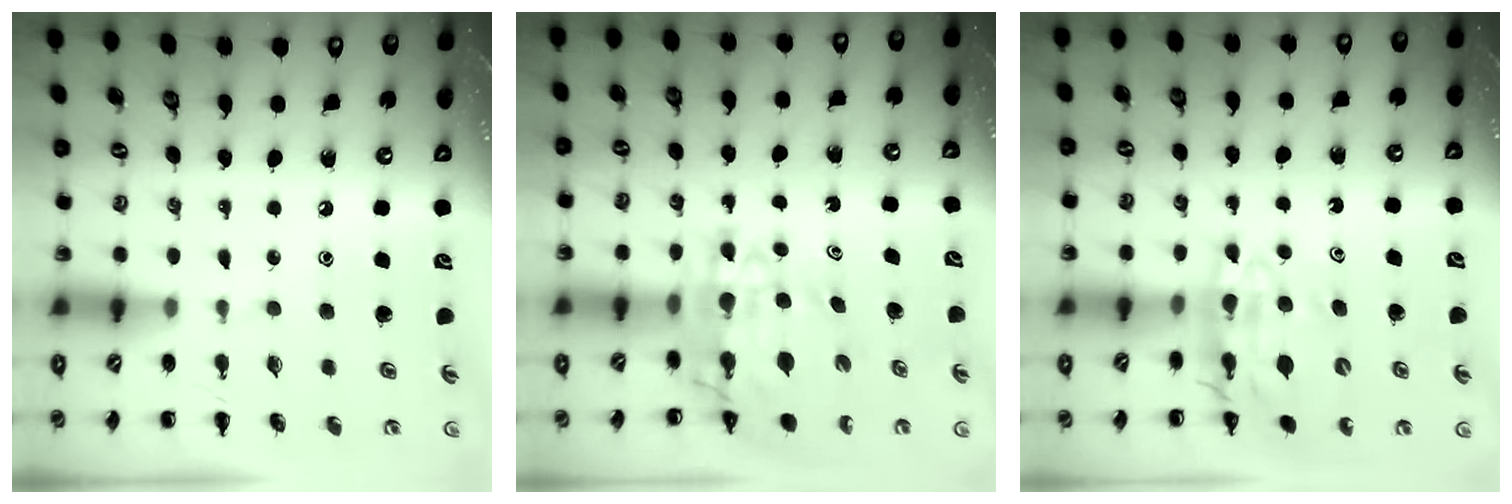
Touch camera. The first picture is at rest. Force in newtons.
{"total": 11.4, "press": 10.9, "slide": 3.4}
{"total": 12.7, "press": 12.2, "slide": 3.5}